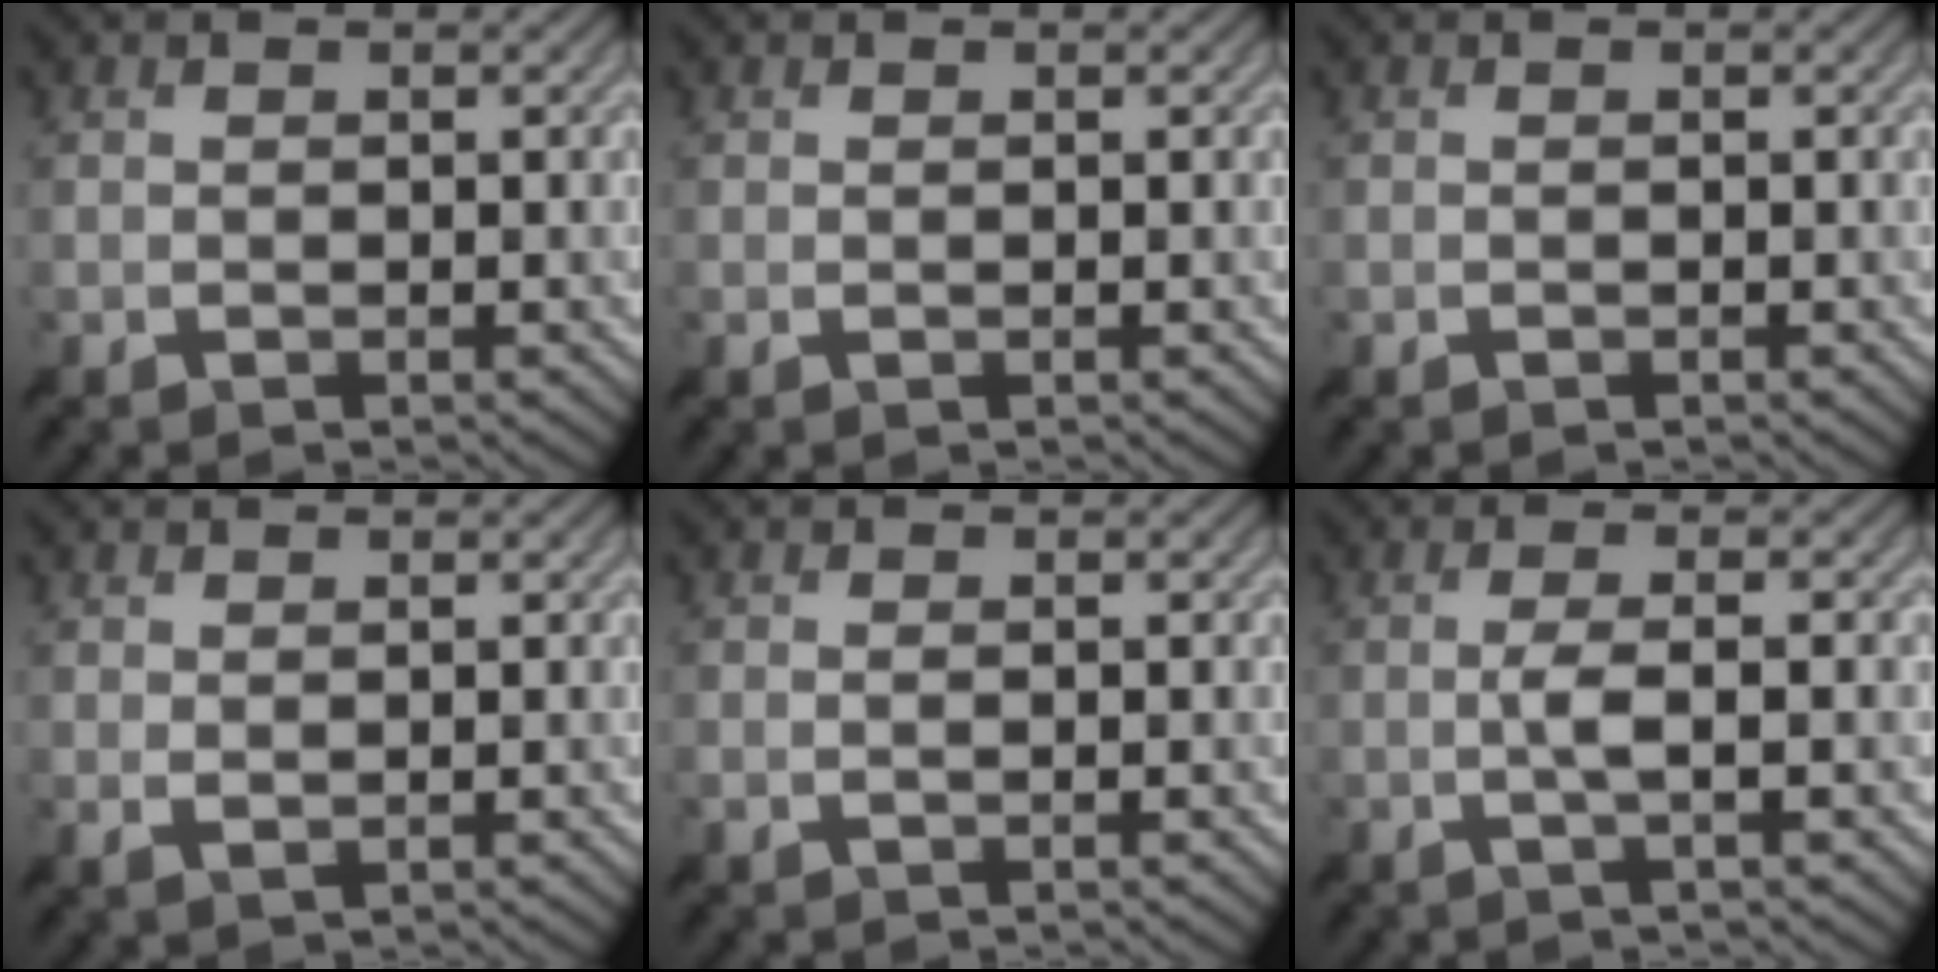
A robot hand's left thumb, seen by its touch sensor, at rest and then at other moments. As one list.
[{"total": 0.5, "force": [0.0, -0.1, 0.5], "torque": [-0.013, 0.002, 0.000]}, {"total": 0.0}, {"total": 1.2, "force": [0.5, 0.3, 1.0], "torque": [-0.025, 0.001, 0.012]}, {"total": 0.7, "force": [0.0, 0.0, 0.7], "torque": [-0.016, 0.002, -0.002]}, {"total": 3.4, "force": [-0.5, 0.4, 3.4], "torque": [-0.063, 0.009, -0.023]}]